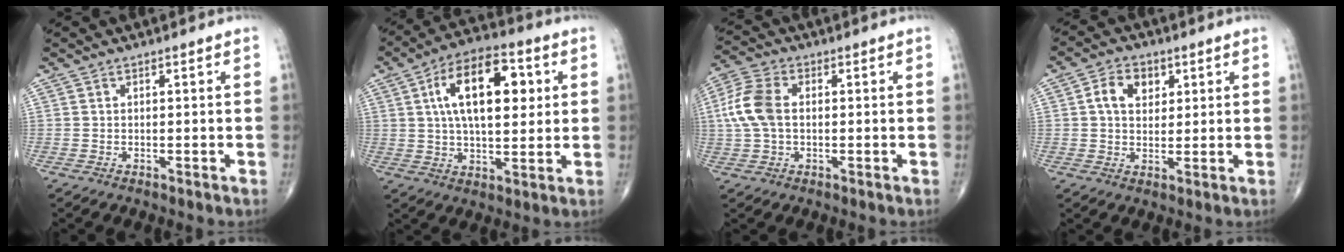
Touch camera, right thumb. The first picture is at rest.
{"total": 16.9, "force": [4.2, 8.3, 14.1], "torque": [-0.212, 0.008, 0.065]}
{"total": 8.8, "force": [0.6, 5.5, 6.8], "torque": [-0.162, 0.019, 0.008]}
{"total": 6.3, "force": [1.9, 4.5, 4.0], "torque": [-0.050, 0.000, 0.027]}